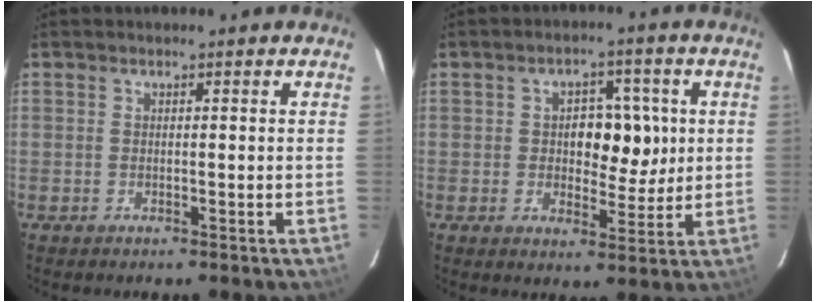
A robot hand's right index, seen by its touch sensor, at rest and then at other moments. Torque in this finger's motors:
{"motor_torque": [0.21, -0.03, 0.26, 0.06]}